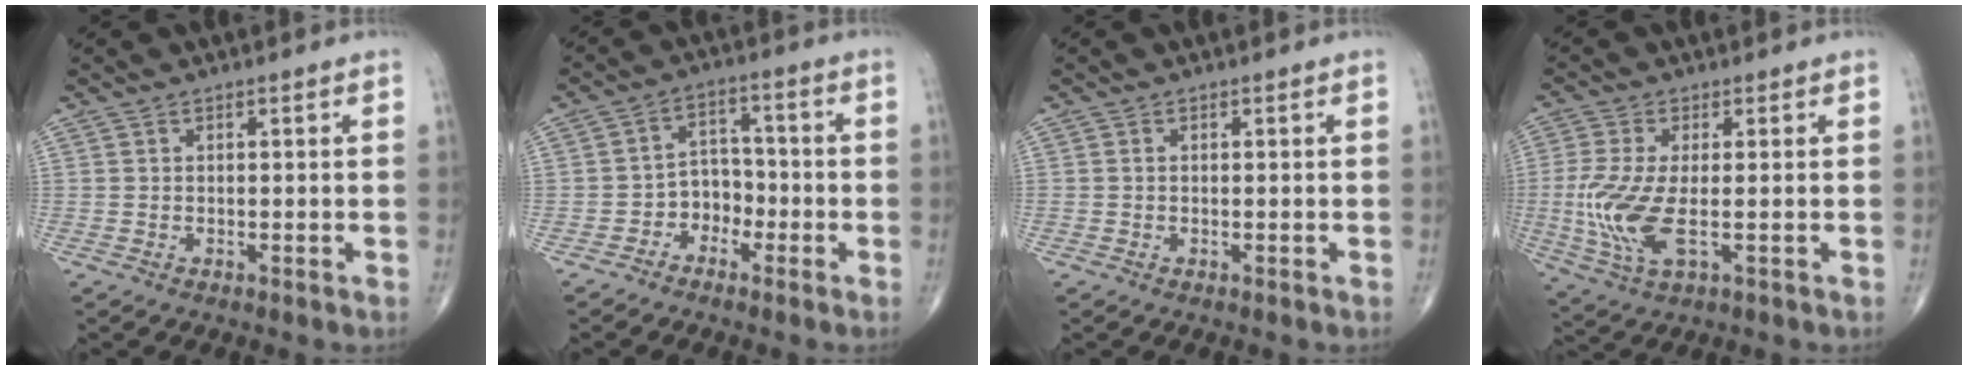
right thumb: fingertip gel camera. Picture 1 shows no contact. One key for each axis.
{"total": 5.4, "fx": -2.7, "fy": 4.2, "fz": 2.0, "tx": 0.002, "ty": 0.033, "tz": -0.056}
{"total": 0.0}
{"total": 10.4, "fx": -1.4, "fy": 4.0, "fz": 9.4, "tx": -0.230, "ty": -0.014, "tz": -0.024}